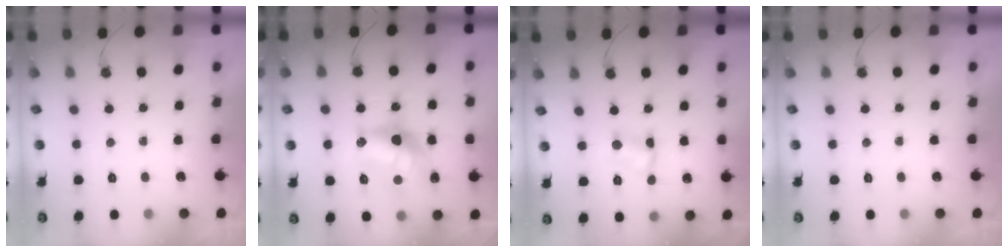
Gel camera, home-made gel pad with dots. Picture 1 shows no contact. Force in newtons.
{"total": 15.0, "press": 14.9, "slide": 0.9}
{"total": 4.2, "press": 4.2, "slide": 0.5}
{"total": 0.0}